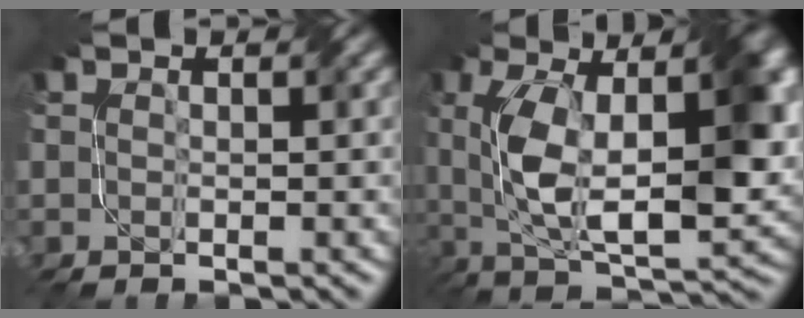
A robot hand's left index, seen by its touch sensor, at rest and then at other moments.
{"total": 12.6, "force": [1.1, 5.7, 11.1], "torque": [-0.195, -0.009, 0.026]}